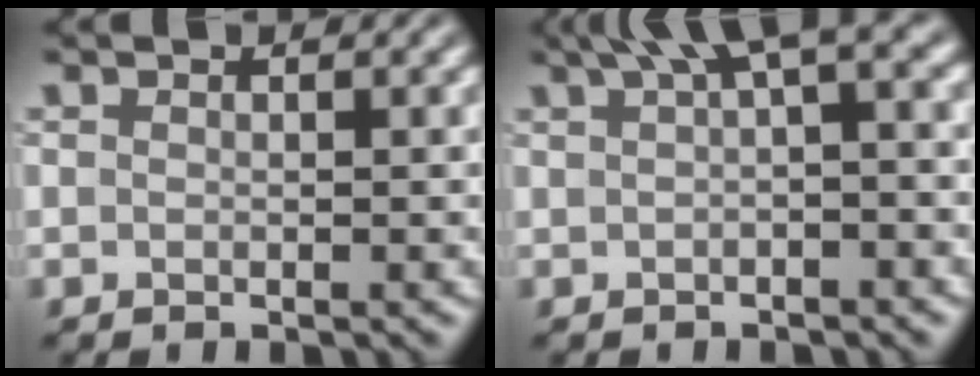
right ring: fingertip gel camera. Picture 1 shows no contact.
{"total": 3.9, "force": [1.4, 0.8, 3.6], "torque": [-0.047, 0.011, 0.019]}